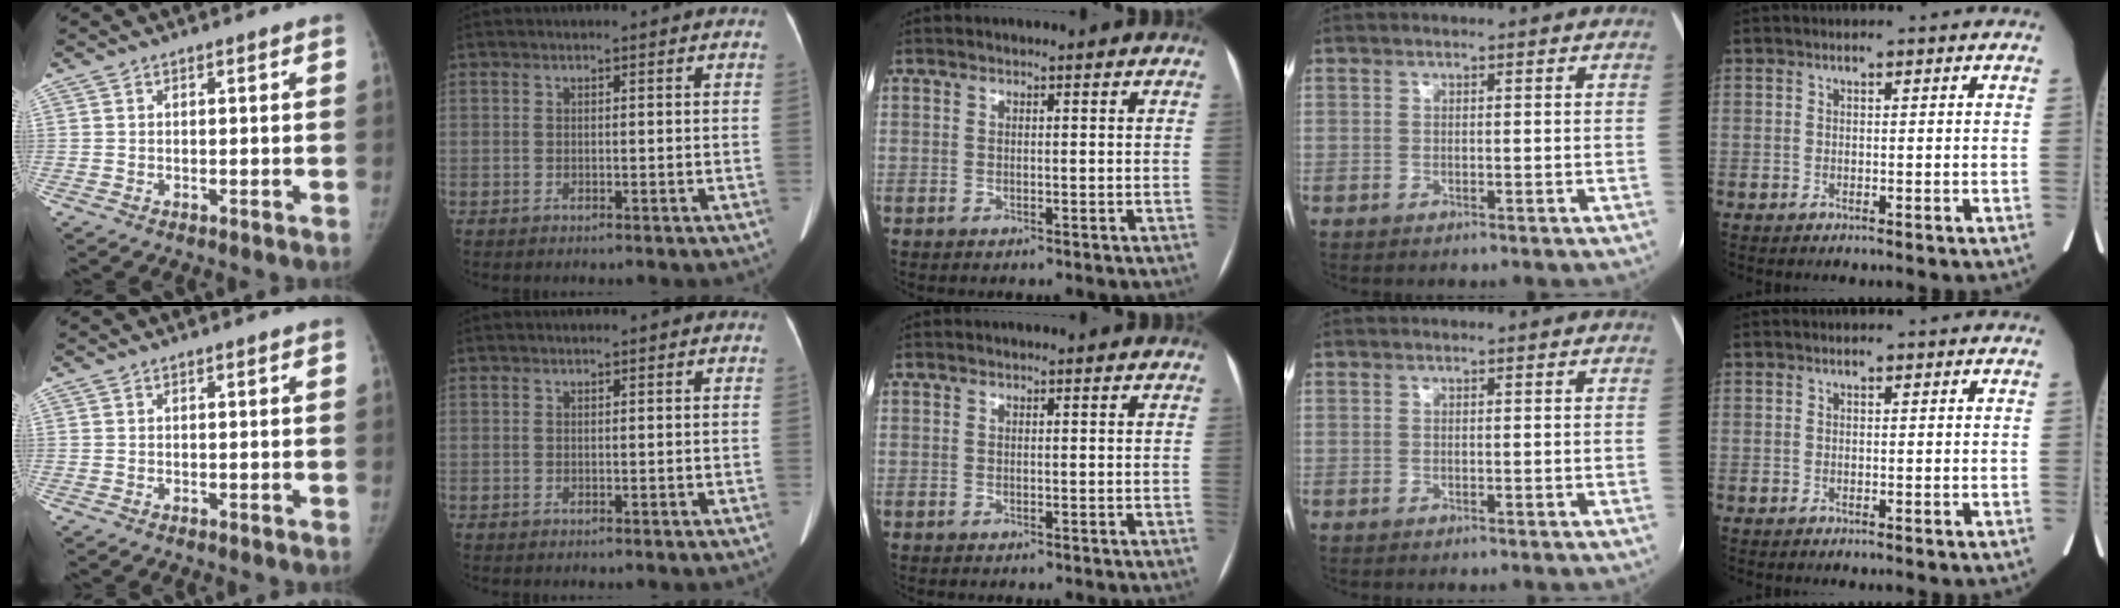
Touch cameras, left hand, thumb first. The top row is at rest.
{}